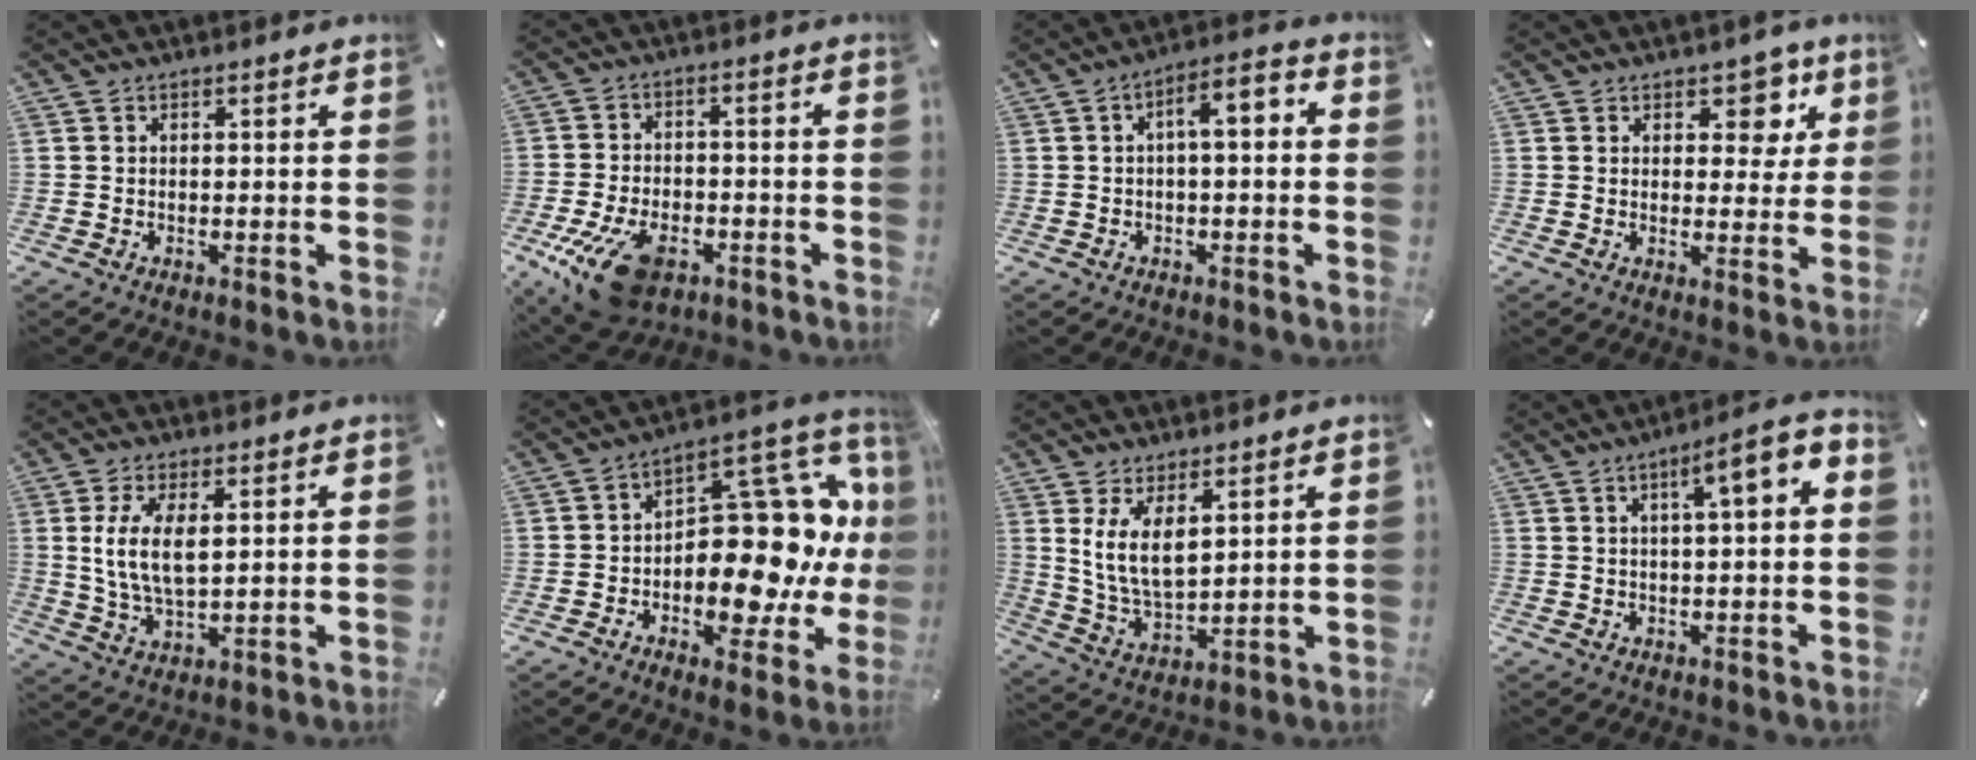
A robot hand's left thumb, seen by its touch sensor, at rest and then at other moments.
{"total": 14.1, "force": [-7.3, 7.6, 9.3], "torque": [-0.182, 0.032, -0.121]}
{"total": 5.7, "force": [-0.2, 2.5, 5.2], "torque": [-0.081, 0.010, -0.011]}
{"total": 7.5, "force": [3.9, 5.0, 4.0], "torque": [-0.023, -0.026, 0.059]}
{"total": 9.4, "force": [2.6, 4.6, 7.8], "torque": [-0.168, -0.004, 0.042]}
{"total": 19.9, "force": [-0.1, 12.0, 15.9], "torque": [-0.187, -0.018, 0.003]}
{"total": 9.2, "force": [4.4, 4.7, 6.7], "torque": [-0.159, -0.022, 0.076]}
{"total": 7.1, "force": [2.4, 1.2, 6.6], "torque": [-0.096, -0.015, 0.032]}